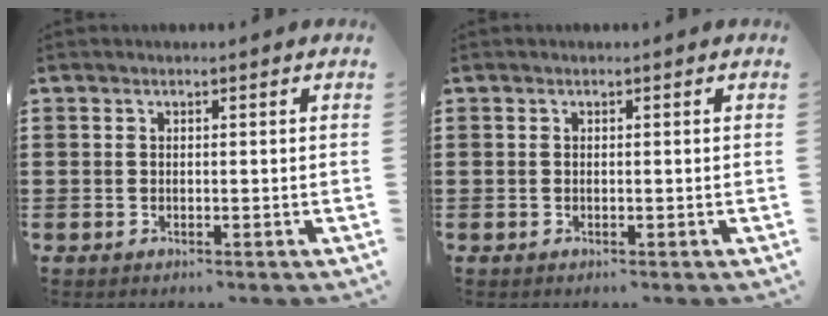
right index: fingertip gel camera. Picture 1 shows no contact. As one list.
[{"total": 0.0}]